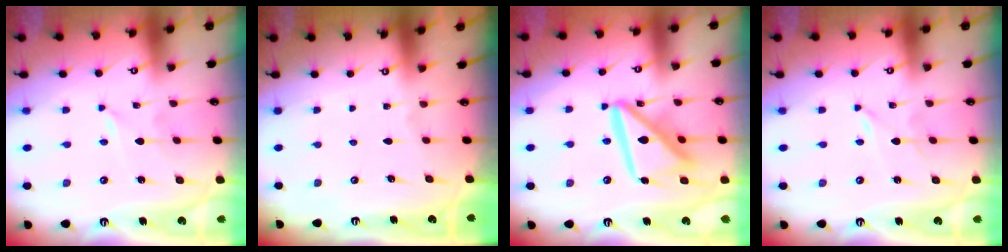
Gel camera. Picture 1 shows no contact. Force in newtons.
{"total": 0.0}
{"total": 15.4, "press": 15.3, "slide": 1.6}
{"total": 0.0}